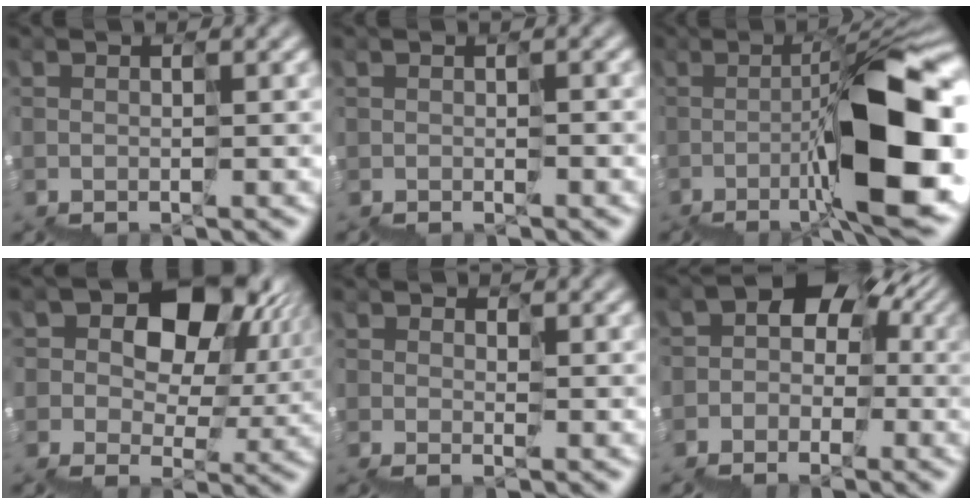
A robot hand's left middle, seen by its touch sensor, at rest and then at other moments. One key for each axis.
{"total": 0.6, "fx": -0.5, "fy": 0.2, "fz": 0.3, "tx": 0.000, "ty": 0.001, "tz": -0.002}
{"total": 12.0, "fx": -3.6, "fy": 3.5, "fz": 10.9, "tx": -0.168, "ty": 0.015, "tz": -0.059}
{"total": 11.8, "fx": 2.3, "fy": 8.8, "fz": 7.5, "tx": -0.123, "ty": 0.017, "tz": 0.042}
{"total": 0.7, "fx": 0.4, "fy": 0.3, "fz": 0.5, "tx": -0.009, "ty": 0.006, "tz": 0.008}
{"total": 5.4, "fx": -1.3, "fy": 4.6, "fz": 2.6, "tx": -0.027, "ty": 0.011, "tz": -0.024}